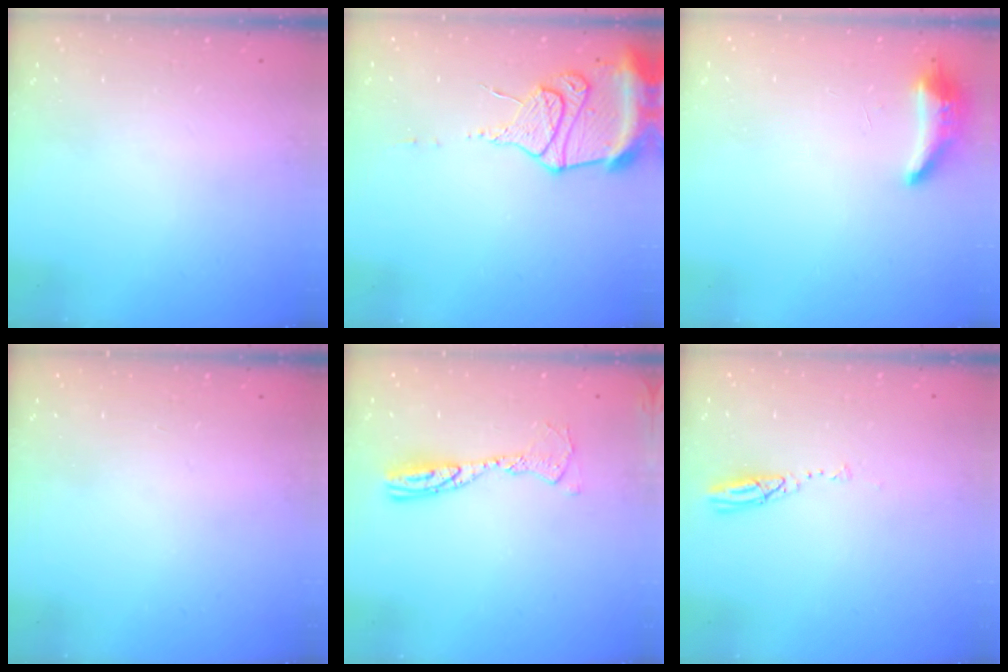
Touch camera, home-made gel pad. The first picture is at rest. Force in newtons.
{"total": 14.1, "press": 14.1, "slide": 1.3}
{"total": 8.3, "press": 8.1, "slide": 1.5}
{"total": 0.0}
{"total": 10.6, "press": 10.6, "slide": 0.9}
{"total": 3.7, "press": 3.7, "slide": 0.4}